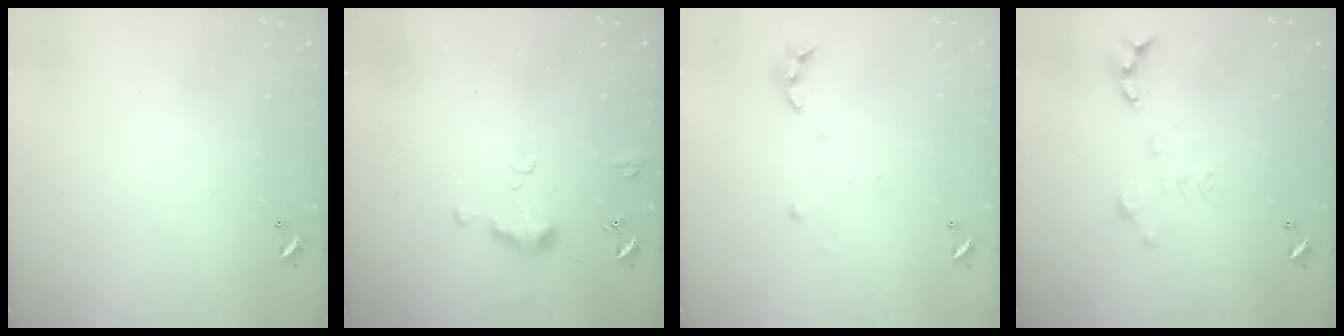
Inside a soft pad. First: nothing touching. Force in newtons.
{"total": 5.9, "press": 5.8, "slide": 0.9}
{"total": 6.3, "press": 6.3, "slide": 0.6}
{"total": 0.0}